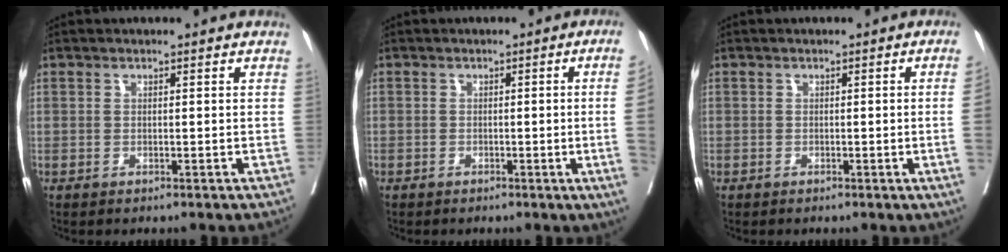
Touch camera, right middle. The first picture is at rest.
{"total": 5.2, "force": [-0.8, -1.8, 4.8], "torque": [-0.047, -0.010, -0.011]}
{"total": 2.5, "force": [-0.4, -1.0, 2.2], "torque": [-0.026, -0.003, -0.003]}